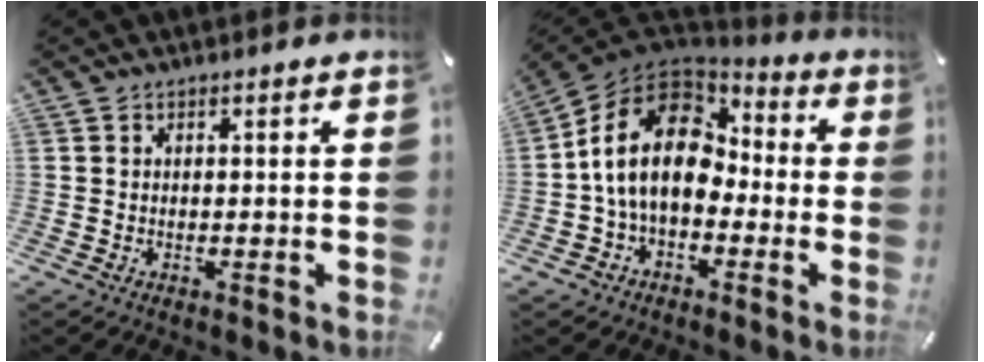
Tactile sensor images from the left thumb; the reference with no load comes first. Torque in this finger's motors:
{"motor_torque": [2.36, 2.65, 2.33, 0.01, 0.61]}